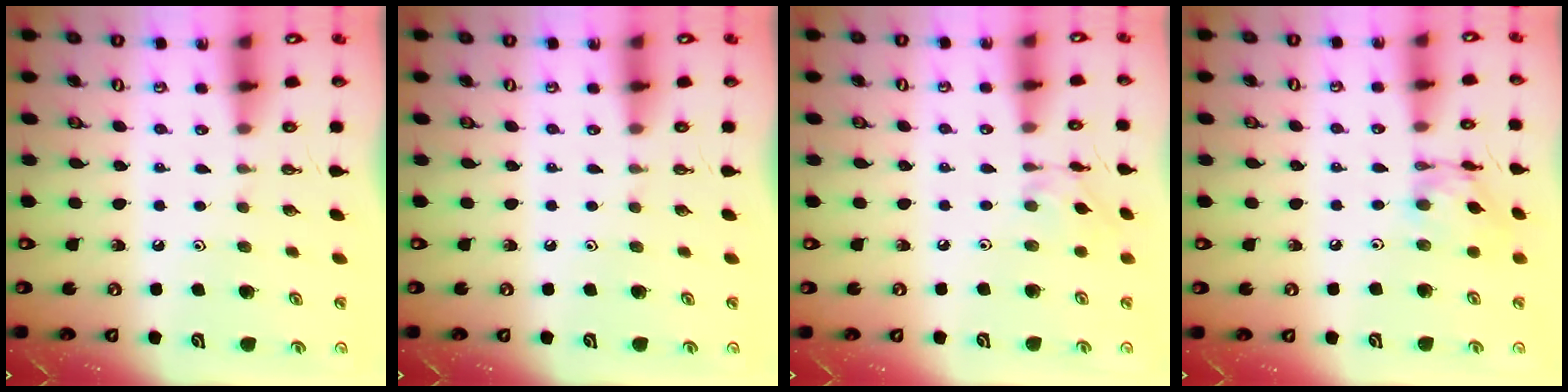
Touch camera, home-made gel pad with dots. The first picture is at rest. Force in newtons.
{"total": 0.0}
{"total": 3.9, "press": 3.8, "slide": 0.5}
{"total": 11.4, "press": 11.4, "slide": 0.9}